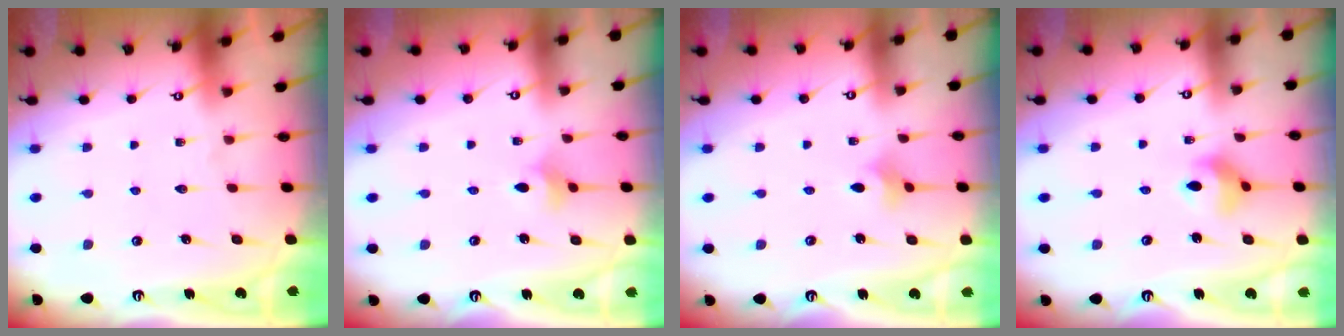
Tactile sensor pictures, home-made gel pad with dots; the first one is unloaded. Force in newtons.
{"total": 3.7, "press": 3.7, "slide": 0.4}
{"total": 2.7, "press": 2.6, "slide": 0.7}
{"total": 6.6, "press": 6.6, "slide": 0.5}